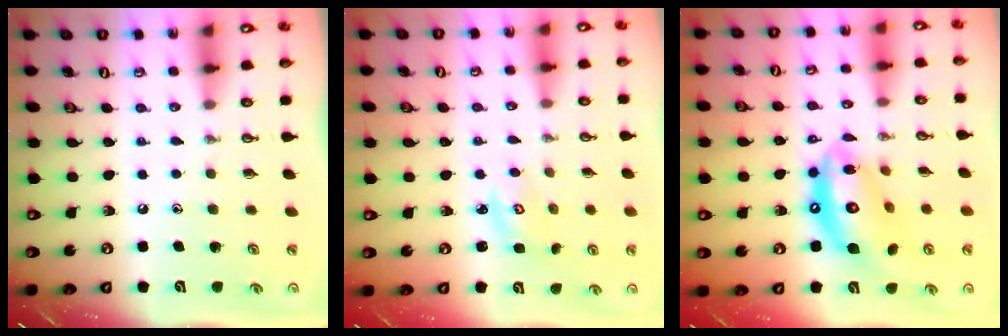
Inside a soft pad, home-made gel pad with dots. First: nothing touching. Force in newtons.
{"total": 2.8, "press": 2.8, "slide": 0.3}
{"total": 16.3, "press": 16.2, "slide": 1.5}